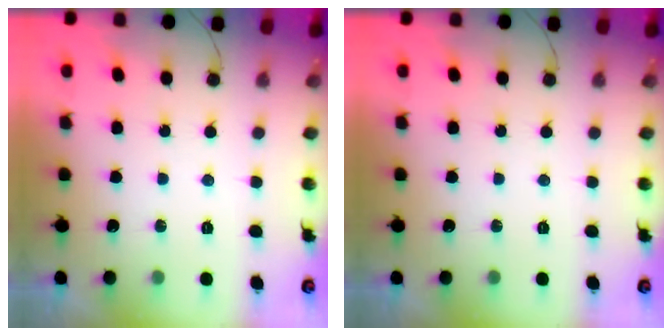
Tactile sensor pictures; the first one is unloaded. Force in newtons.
{"total": 0.0}